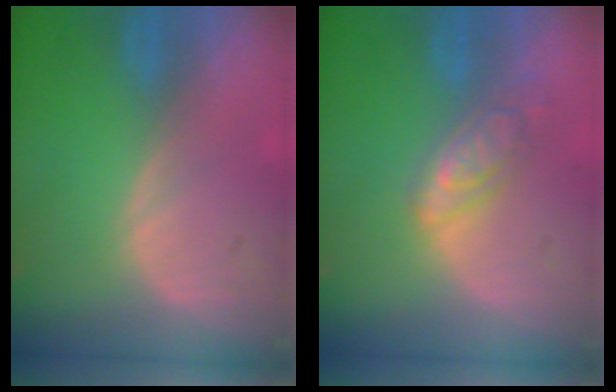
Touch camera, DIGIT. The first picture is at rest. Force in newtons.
{"total": 6.4, "press": 5.7, "slide": 3.0}